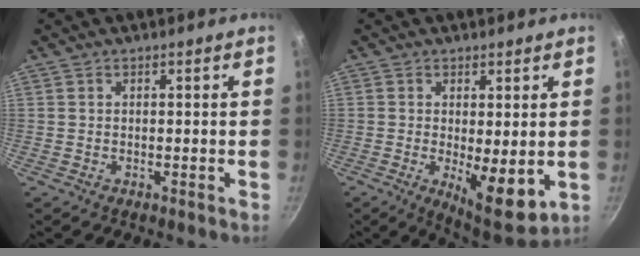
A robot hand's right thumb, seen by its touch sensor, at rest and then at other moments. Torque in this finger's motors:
{"motor_torque": [-0.31, 0.61, 0.09, -0.02, 0.04]}